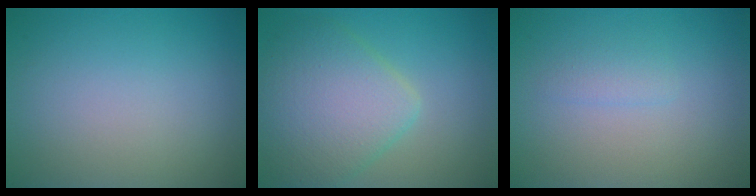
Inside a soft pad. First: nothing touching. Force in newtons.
{"total": 6.3, "press": 6.2, "slide": 0.3}
{"total": 1.0, "press": 1.0, "slide": 0.1}